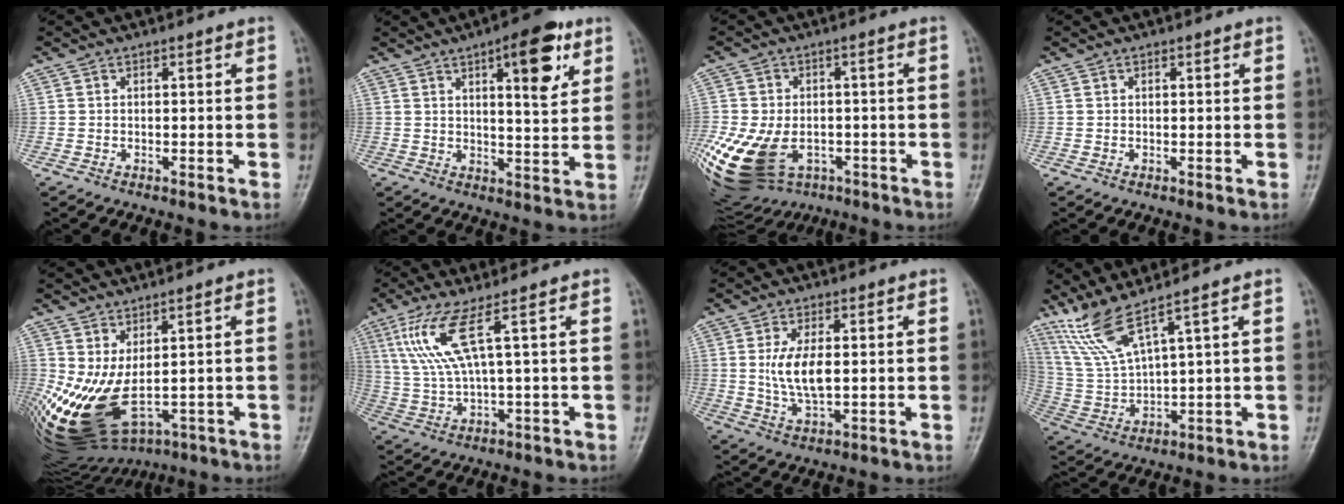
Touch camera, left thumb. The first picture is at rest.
{"total": 11.1, "force": [5.1, 3.7, 9.1], "torque": [-0.107, -0.022, 0.068]}
{"total": 22.4, "force": [-7.9, 15.6, 14.0], "torque": [-0.354, 0.000, -0.116]}
{"total": 0.8, "force": [0.3, 0.5, 0.5], "torque": [-0.009, 0.002, 0.005]}
{"total": 14.2, "force": [-1.0, 7.0, 12.3], "torque": [-0.237, -0.014, 0.015]}
{"total": 8.3, "force": [3.5, 0.5, 7.6], "torque": [-0.191, -0.013, 0.082]}
{"total": 7.8, "force": [0.6, 3.6, 6.9], "torque": [-0.137, -0.007, 0.015]}
{"total": 8.7, "force": [6.5, 0.2, 5.7], "torque": [-0.135, -0.039, 0.152]}